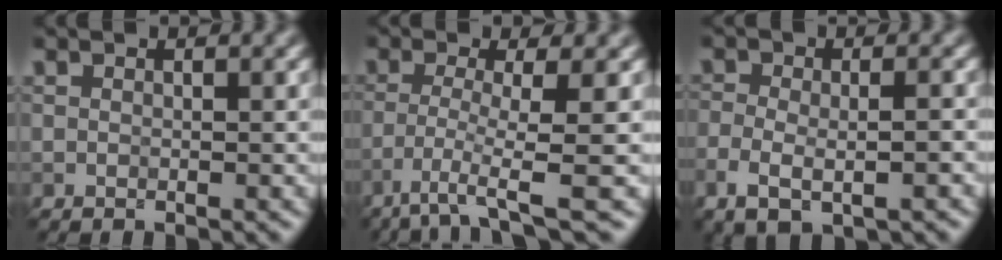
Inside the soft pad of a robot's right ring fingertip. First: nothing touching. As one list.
[{"total": 4.2, "force": [-2.0, 0.3, 3.7], "torque": [-0.069, -0.006, -0.045]}, {"total": 4.5, "force": [-2.0, 2.2, 3.4], "torque": [-0.055, -0.003, -0.025]}]